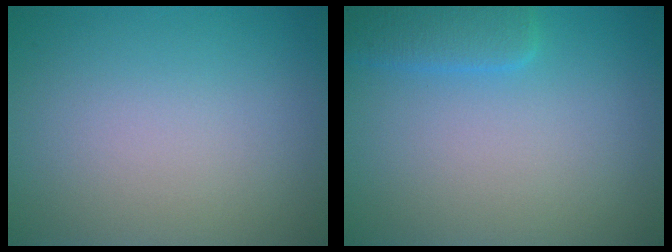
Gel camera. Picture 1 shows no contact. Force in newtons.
{"total": 2.5, "press": 2.5, "slide": 0.3}